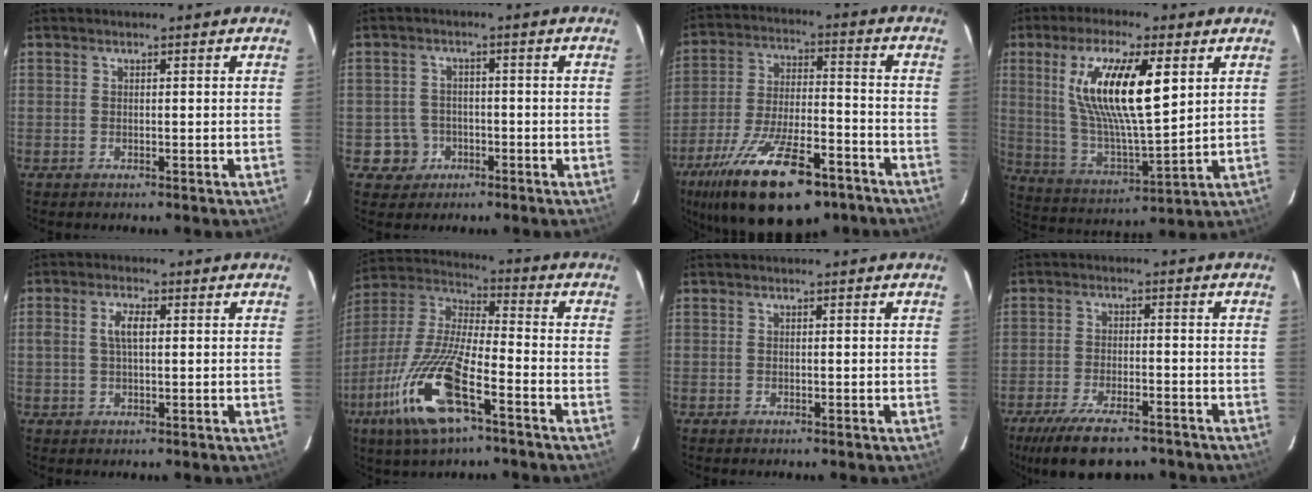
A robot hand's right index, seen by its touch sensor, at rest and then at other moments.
{"total": 4.7, "force": [-1.8, 4.3, 0.1], "torque": [-0.011, 0.021, -0.025]}
{"total": 23.3, "force": [-15.0, 8.7, 15.4], "torque": [-0.290, -0.035, -0.236]}
{"total": 17.8, "force": [5.8, 4.8, 16.1], "torque": [-0.302, -0.002, 0.117]}
{"total": 3.8, "force": [0.6, 1.7, 3.4], "torque": [-0.064, 0.008, 0.013]}
{"total": 18.7, "force": [-9.4, 5.1, 15.4], "torque": [-0.331, -0.031, -0.187]}
{"total": 0.0}
{"total": 11.9, "force": [-8.9, 3.9, 6.8], "torque": [-0.154, -0.031, -0.144]}